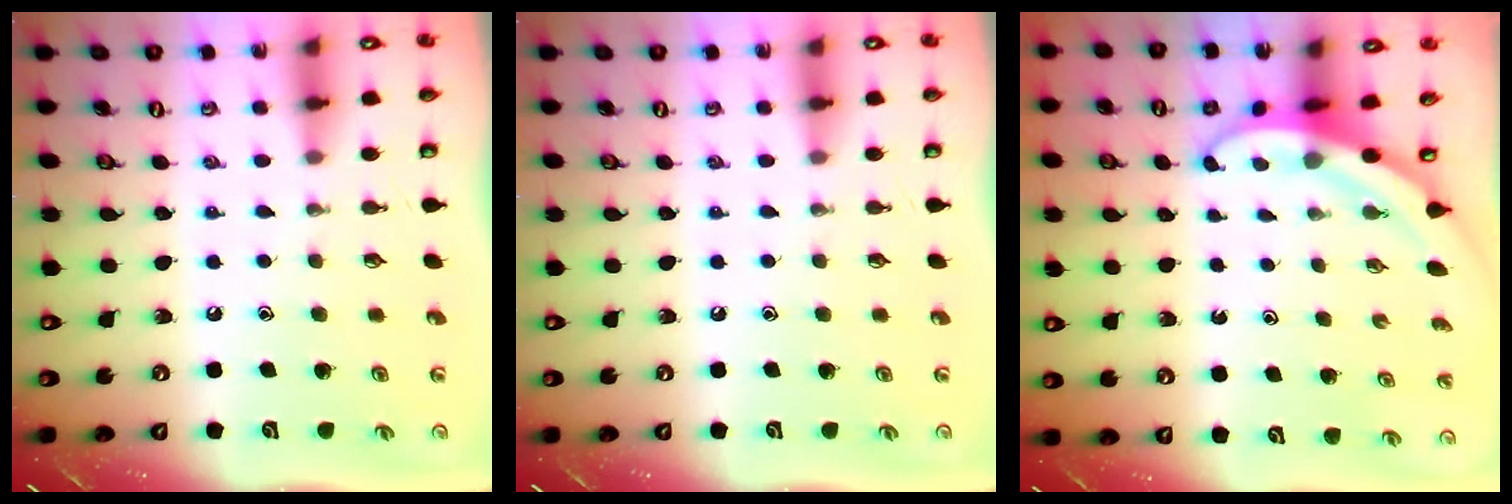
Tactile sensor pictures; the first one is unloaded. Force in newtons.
{"total": 0.0}
{"total": 3.3, "press": 3.3, "slide": 0.1}